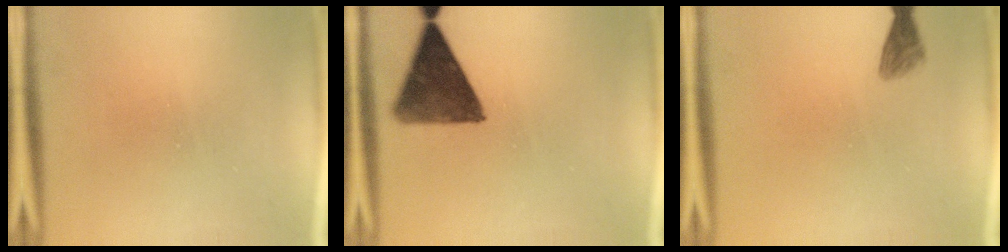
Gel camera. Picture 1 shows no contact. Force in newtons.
{"total": 11.3}
{"total": 1.9}